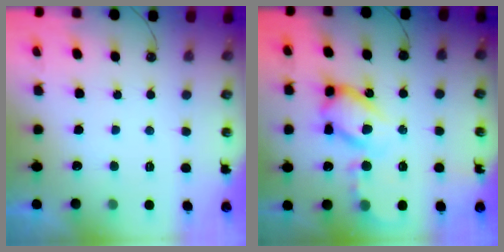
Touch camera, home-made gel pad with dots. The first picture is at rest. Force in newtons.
{"total": 14.9, "press": 14.8, "slide": 1.4}